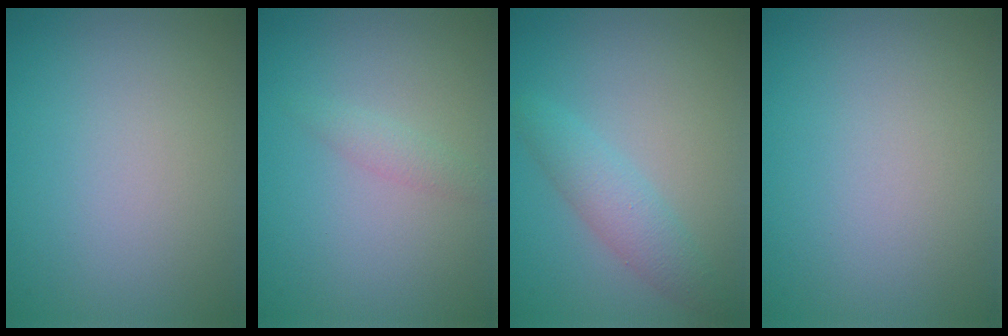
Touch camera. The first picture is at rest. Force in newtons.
{"total": 1.2, "press": 1.2, "slide": 0.0}
{"total": 2.7, "press": 2.7, "slide": 0.1}
{"total": 0.0}